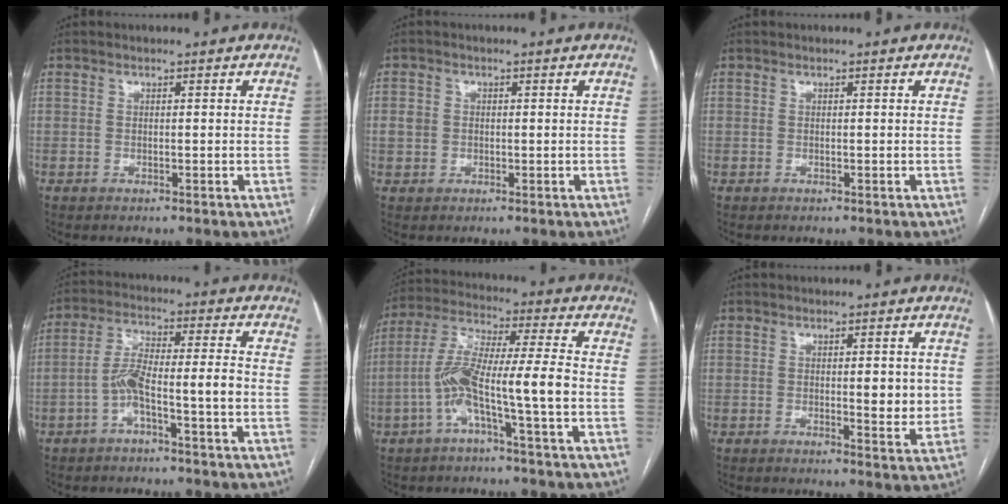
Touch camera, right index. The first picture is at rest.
{"total": 2.4, "force": [0.1, 2.2, 0.9], "torque": [-0.017, 0.014, 0.005]}
{"total": 0.0}
{"total": 7.2, "force": [-2.8, 0.3, 6.6], "torque": [-0.128, 0.031, -0.052]}
{"total": 11.3, "force": [-3.4, -0.2, 10.7], "torque": [-0.213, 0.022, -0.070]}
{"total": 4.4, "force": [0.3, 1.2, 4.2], "torque": [-0.057, -0.006, 0.003]}